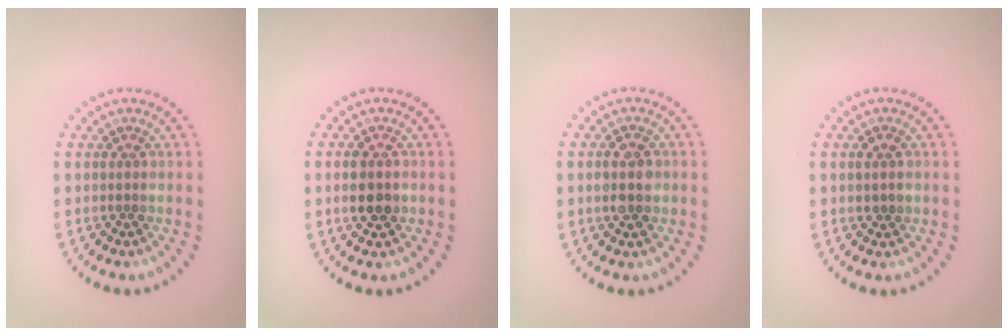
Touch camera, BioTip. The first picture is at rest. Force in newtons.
{"total": 2.5, "press": 2.5, "slide": 0.2}
{"total": 2.8, "press": 2.8, "slide": 0.1}
{"total": 1.2, "press": 1.2, "slide": 0.2}